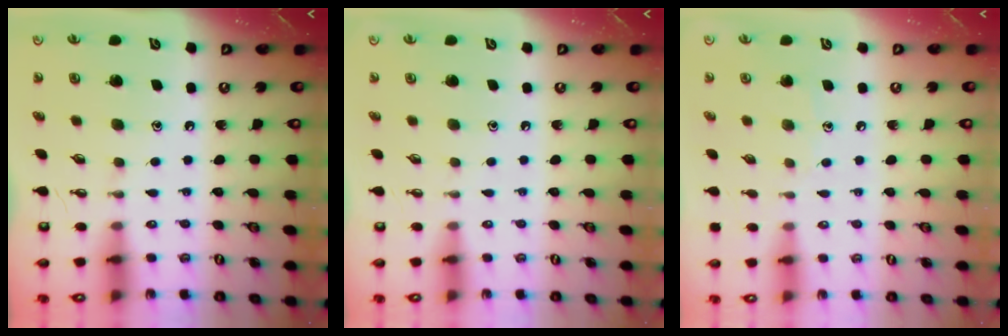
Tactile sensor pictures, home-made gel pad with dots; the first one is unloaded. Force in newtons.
{"total": 0.0}
{"total": 3.4, "press": 3.4, "slide": 0.4}